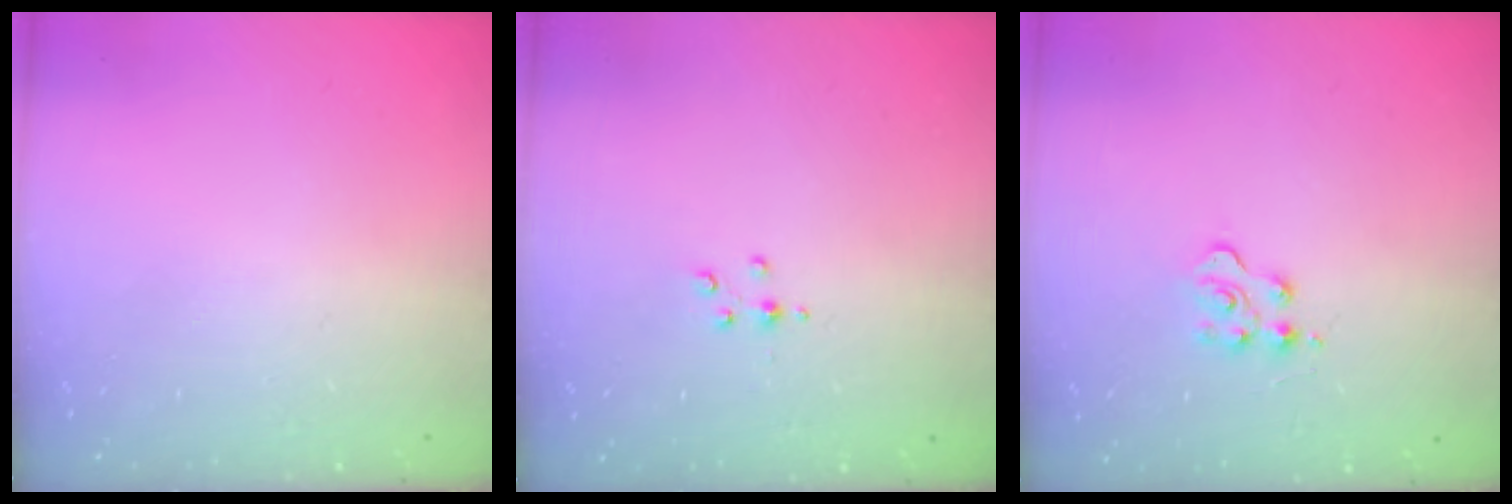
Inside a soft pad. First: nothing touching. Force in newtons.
{"total": 3.0, "press": 3.0, "slide": 0.3}
{"total": 3.8, "press": 3.7, "slide": 0.5}